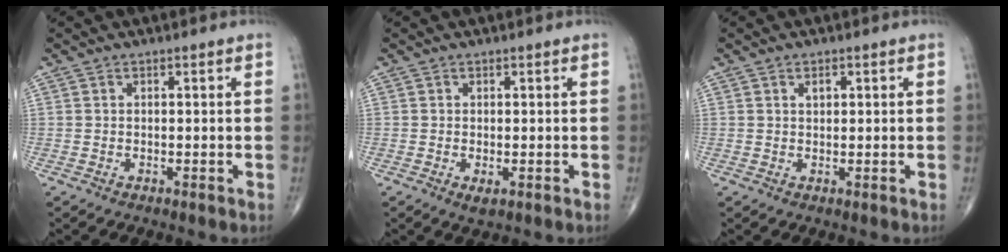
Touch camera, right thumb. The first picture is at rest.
{"total": 1.5, "force": [-0.5, 0.6, 1.3], "torque": [-0.021, -0.004, -0.004]}
{"total": 1.4, "force": [0.6, 0.8, 1.0], "torque": [-0.012, -0.002, 0.010]}